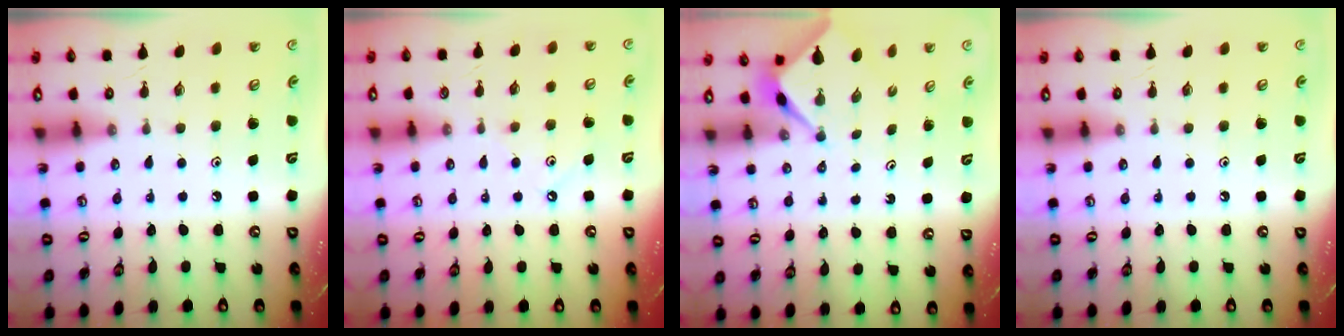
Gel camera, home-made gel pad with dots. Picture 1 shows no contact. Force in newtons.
{"total": 3.2, "press": 3.2, "slide": 0.3}
{"total": 2.6, "press": 2.6, "slide": 0.3}
{"total": 0.0}